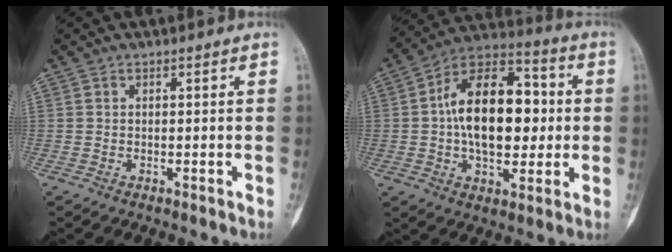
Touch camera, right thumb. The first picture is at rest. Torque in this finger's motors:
{"motor_torque": [2.17, 2.41, 1.08, -0.77, 0.50]}